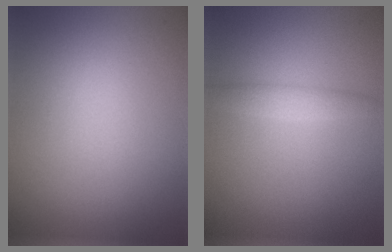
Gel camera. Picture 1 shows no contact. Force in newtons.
{"total": 1.6, "press": 1.6, "slide": 0.0}